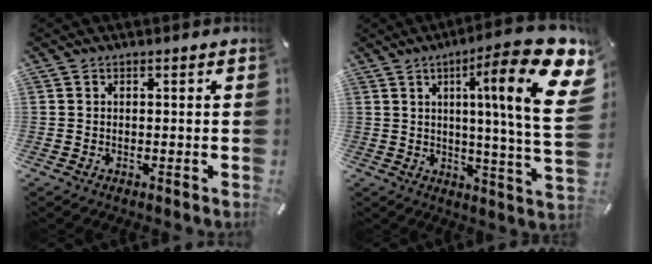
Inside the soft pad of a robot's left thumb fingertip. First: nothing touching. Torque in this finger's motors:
{"motor_torque": [2.93, 2.08, 1.44, -1.33, 0.52]}